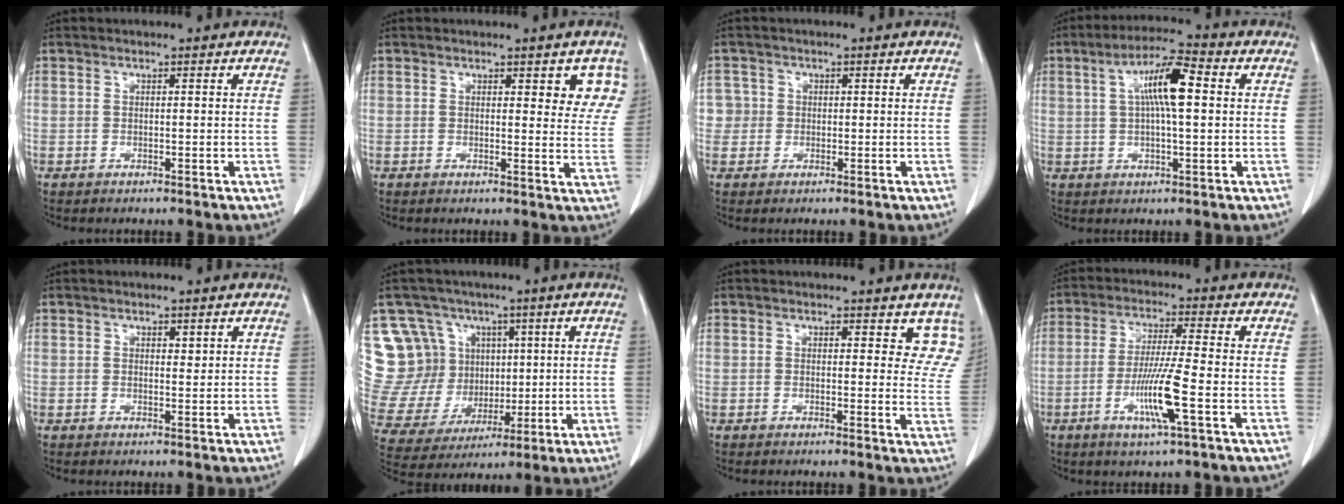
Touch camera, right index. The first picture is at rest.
{"total": 6.1, "force": [3.2, 2.1, 4.7], "torque": [-0.039, -0.007, 0.027]}
{"total": 2.7, "force": [0.1, 2.7, -0.3], "torque": [0.020, 0.010, 0.002]}
{"total": 8.9, "force": [1.8, 1.5, 8.6], "torque": [-0.157, 0.019, 0.027]}
{"total": 0.9, "force": [0.6, 0.4, 0.5], "torque": [-0.005, -0.005, 0.008]}
{"total": 18.5, "force": [6.3, 15.9, 7.1], "torque": [-0.182, 0.072, 0.152]}
{"total": 6.4, "force": [5.2, 3.0, 2.0], "torque": [0.007, -0.014, 0.039]}
{"total": 8.6, "force": [-2.8, -0.5, 8.1], "torque": [-0.159, -0.014, -0.053]}